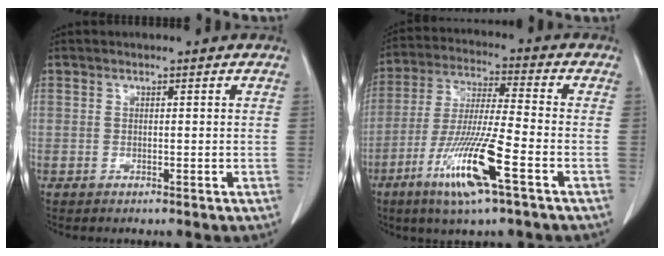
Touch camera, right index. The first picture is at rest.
{"total": 13.4, "force": [-6.3, 0.3, 11.9], "torque": [-0.240, -0.024, -0.117]}